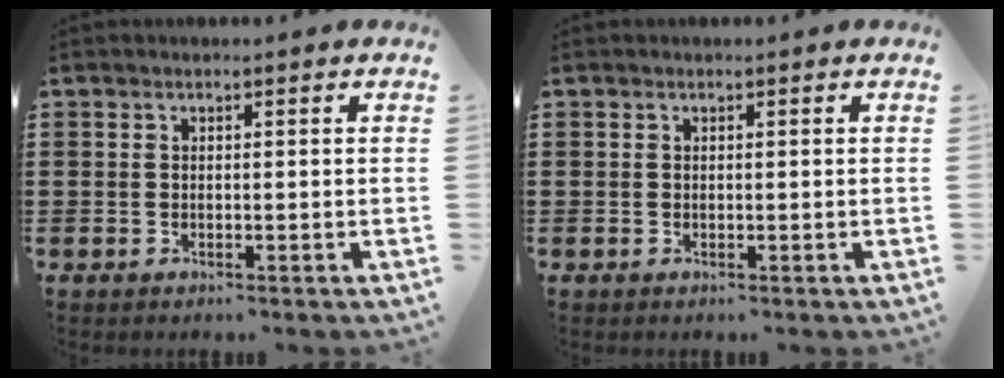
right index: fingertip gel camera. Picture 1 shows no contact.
{"total": 0.0}